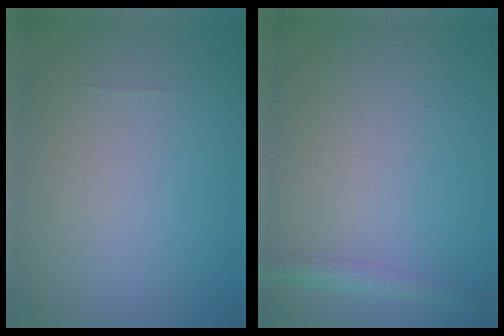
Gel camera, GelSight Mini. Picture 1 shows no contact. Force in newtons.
{"total": 2.2, "press": 2.2, "slide": 0.1}